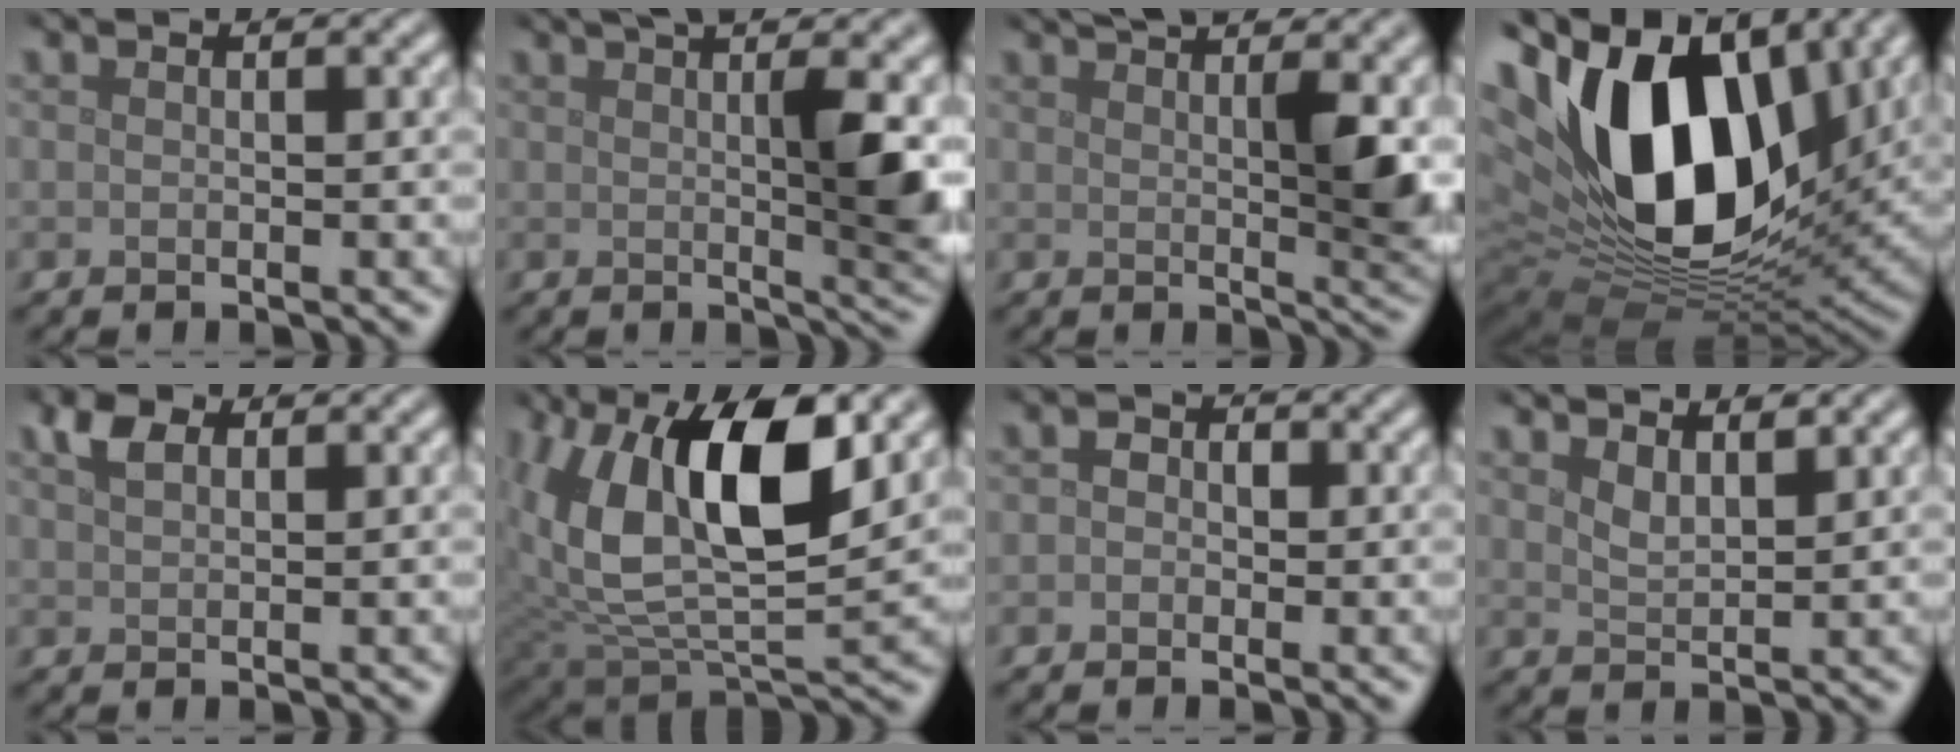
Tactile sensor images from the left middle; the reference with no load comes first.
{"total": 8.1, "force": [2.3, 2.0, 7.5], "torque": [-0.083, 0.007, 0.033]}
{"total": 7.7, "force": [3.7, 2.1, 6.4], "torque": [-0.076, 0.010, 0.062]}
{"total": 17.8, "force": [4.9, 10.5, 13.5], "torque": [-0.260, -0.002, 0.083]}
{"total": 2.2, "force": [1.3, 1.2, 1.2], "torque": [-0.032, 0.004, 0.026]}
{"total": 13.7, "force": [4.6, 6.6, 11.1], "torque": [-0.217, -0.006, 0.089]}
{"total": 1.3, "force": [-0.2, 1.2, 0.4], "torque": [-0.006, -0.003, -0.014]}
{"total": 1.9, "force": [1.4, 0.7, 1.1], "torque": [-0.025, -0.005, 0.029]}